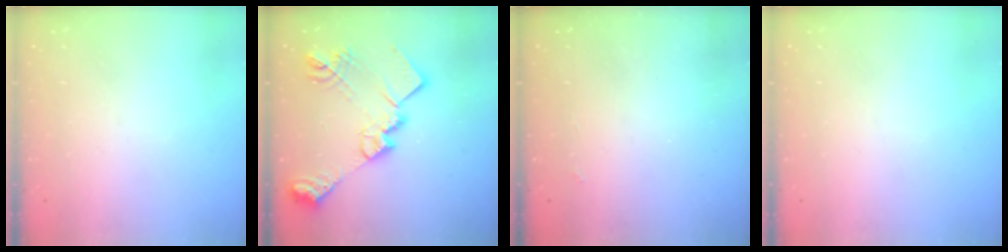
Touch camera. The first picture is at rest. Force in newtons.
{"total": 21.7, "press": 21.7, "slide": 1.3}
{"total": 2.5, "press": 2.5, "slide": 0.5}
{"total": 0.0}